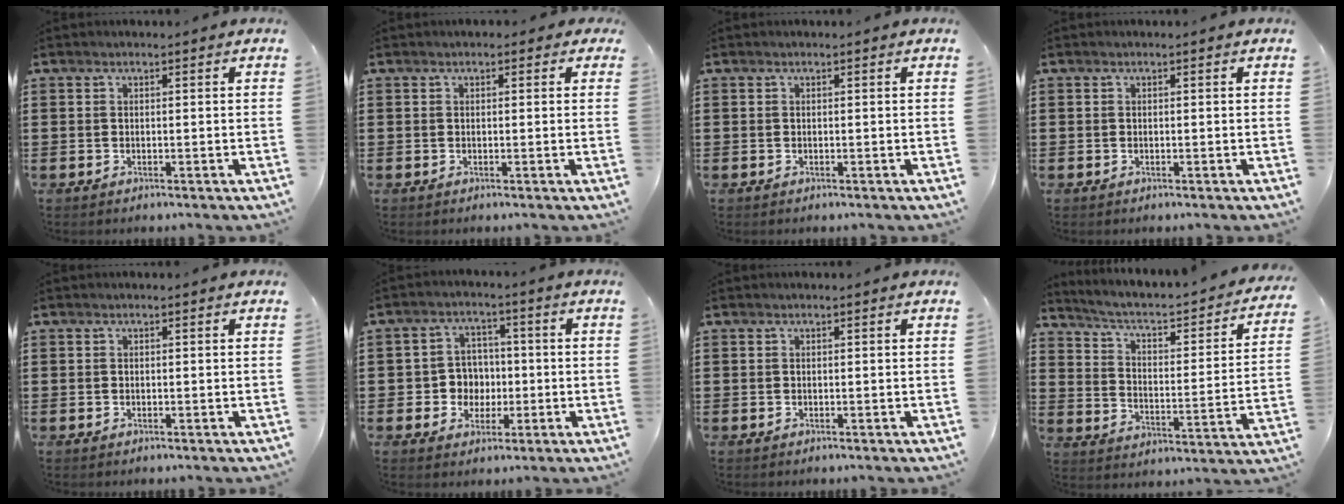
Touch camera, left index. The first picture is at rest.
{"total": 1.0, "force": [0.2, 0.8, 0.5], "torque": [-0.005, 0.004, 0.001]}
{"total": 0.0}
{"total": 0.0}
{"total": 0.0}
{"total": 5.1, "force": [-0.5, 4.9, 1.5], "torque": [-0.039, 0.010, -0.011]}
{"total": 0.0}
{"total": 3.1, "force": [2.0, 1.0, 2.2], "torque": [-0.057, -0.025, 0.021]}